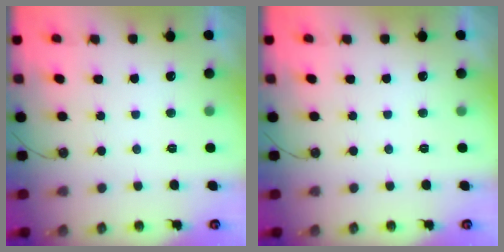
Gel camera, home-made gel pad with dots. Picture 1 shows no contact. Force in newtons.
{"total": 0.0}